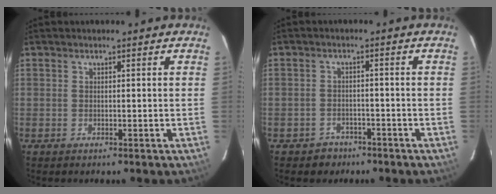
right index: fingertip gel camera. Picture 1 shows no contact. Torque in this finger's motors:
{"motor_torque": [0.46, -0.72, -0.01, -0.05]}